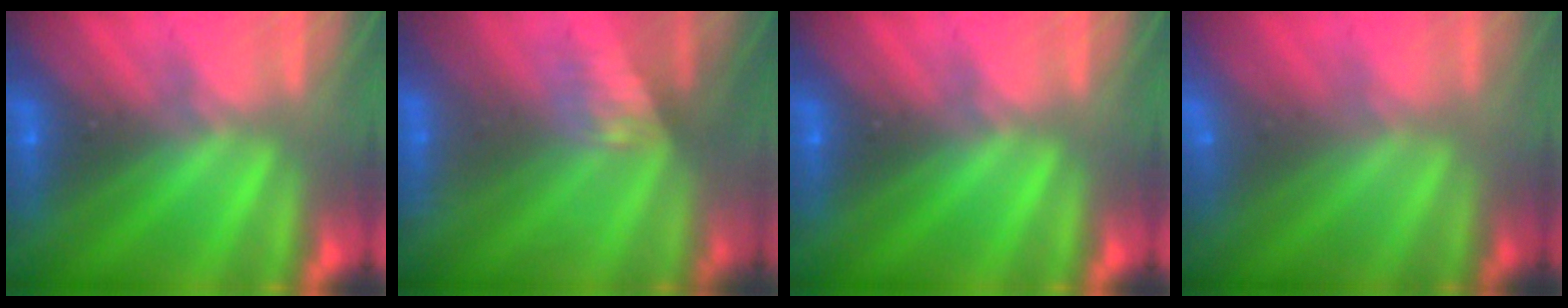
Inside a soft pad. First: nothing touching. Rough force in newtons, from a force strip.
{"total": 3.1}
{"total": 0.0}
{"total": 2.9}